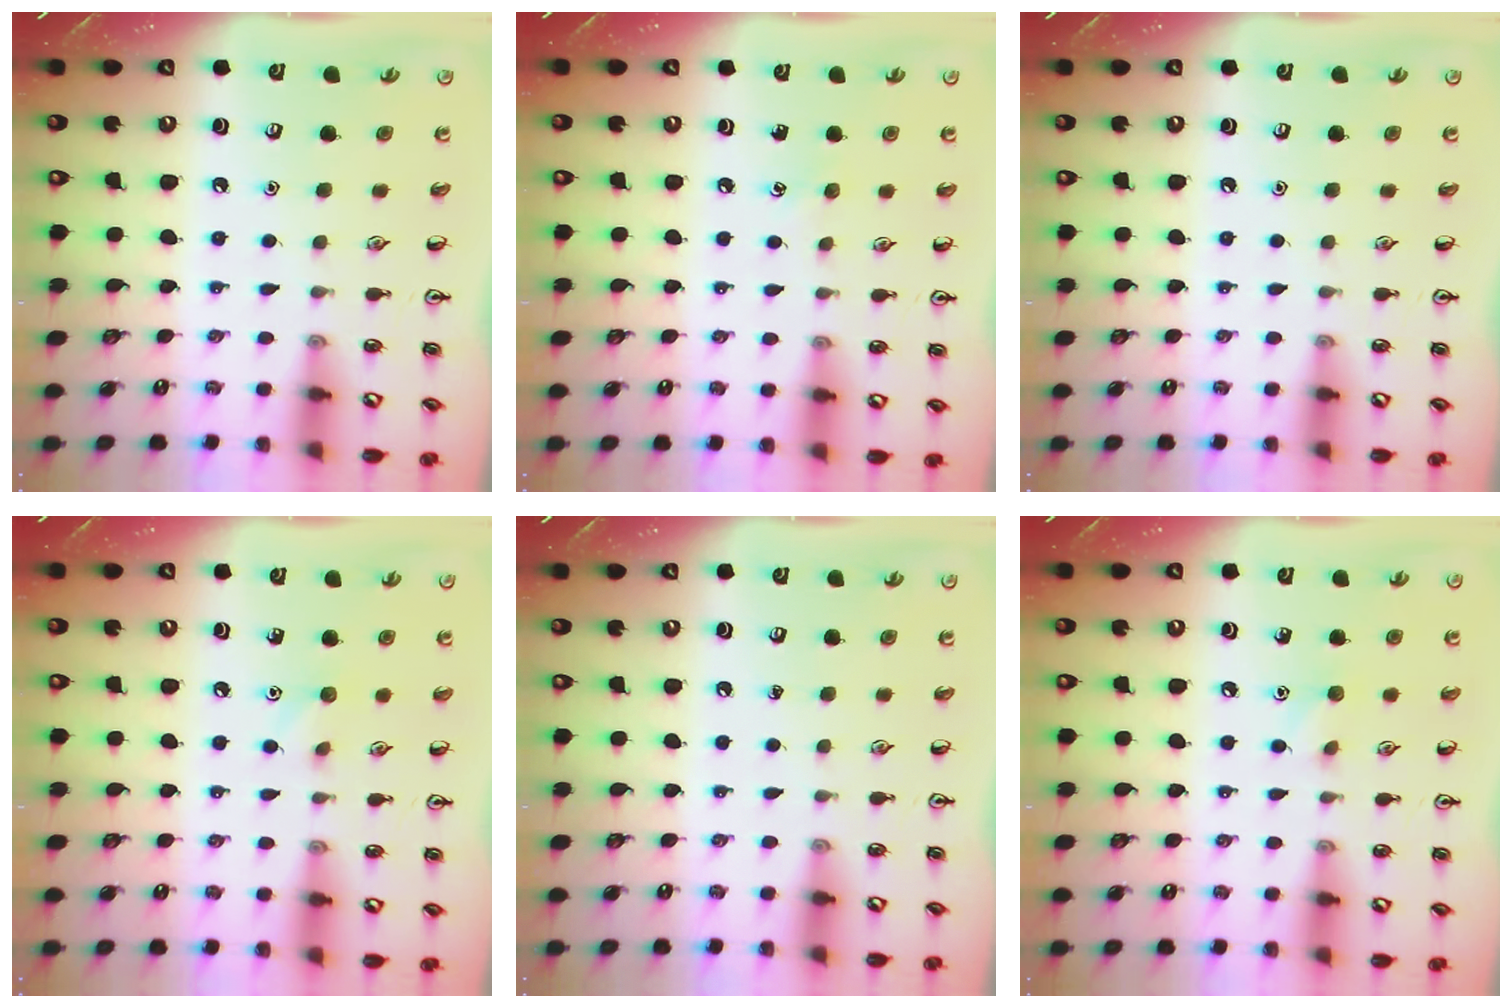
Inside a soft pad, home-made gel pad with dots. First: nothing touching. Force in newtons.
{"total": 3.6, "press": 3.4, "slide": 1.2}
{"total": 0.0}
{"total": 5.1, "press": 4.9, "slide": 1.6}
{"total": 0.0}
{"total": 5.6, "press": 5.3, "slide": 1.7}